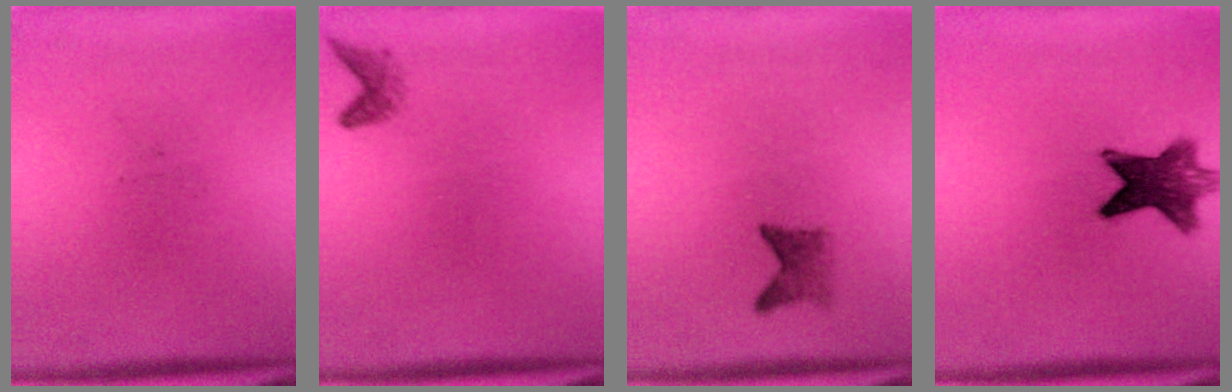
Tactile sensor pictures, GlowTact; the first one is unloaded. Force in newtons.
{"total": 1.3}
{"total": 2.0}
{"total": 9.1}